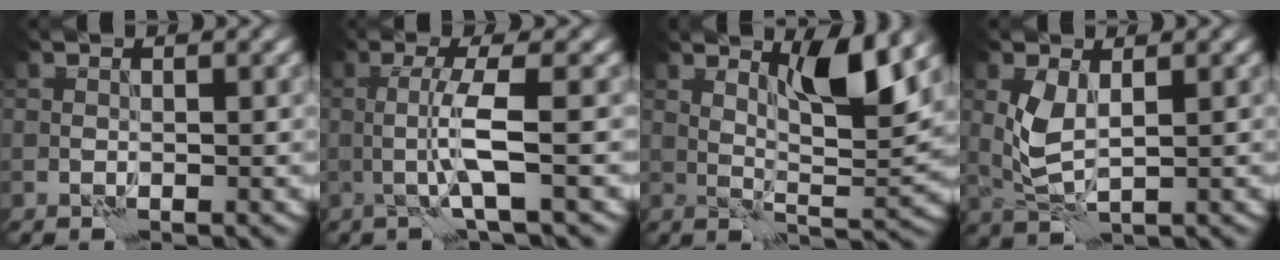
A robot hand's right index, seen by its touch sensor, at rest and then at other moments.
{"total": 3.0, "force": [0.2, -0.6, 2.9], "torque": [-0.061, 0.000, 0.003]}
{"total": 5.1, "force": [3.4, 0.3, 3.8], "torque": [-0.069, -0.008, 0.064]}
{"total": 2.6, "force": [1.3, 0.7, 2.1], "torque": [-0.057, -0.004, 0.032]}